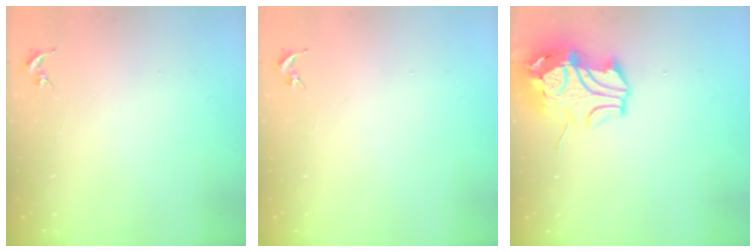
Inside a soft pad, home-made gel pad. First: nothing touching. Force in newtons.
{"total": 0.0}
{"total": 13.3, "press": 13.1, "slide": 2.0}